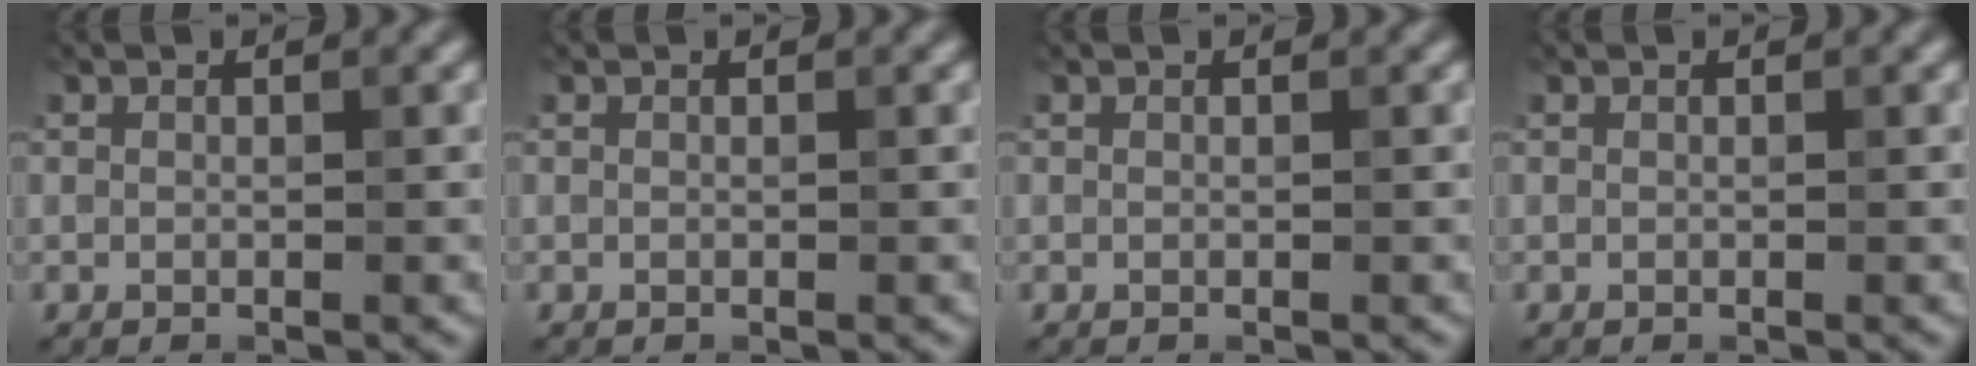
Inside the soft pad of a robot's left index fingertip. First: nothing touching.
{"total": 0.0}
{"total": 0.0}
{"total": 0.0}